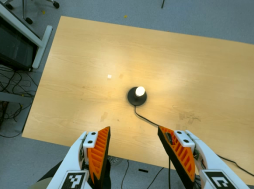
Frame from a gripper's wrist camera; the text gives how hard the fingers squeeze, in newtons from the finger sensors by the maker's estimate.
{"total": 0.0}